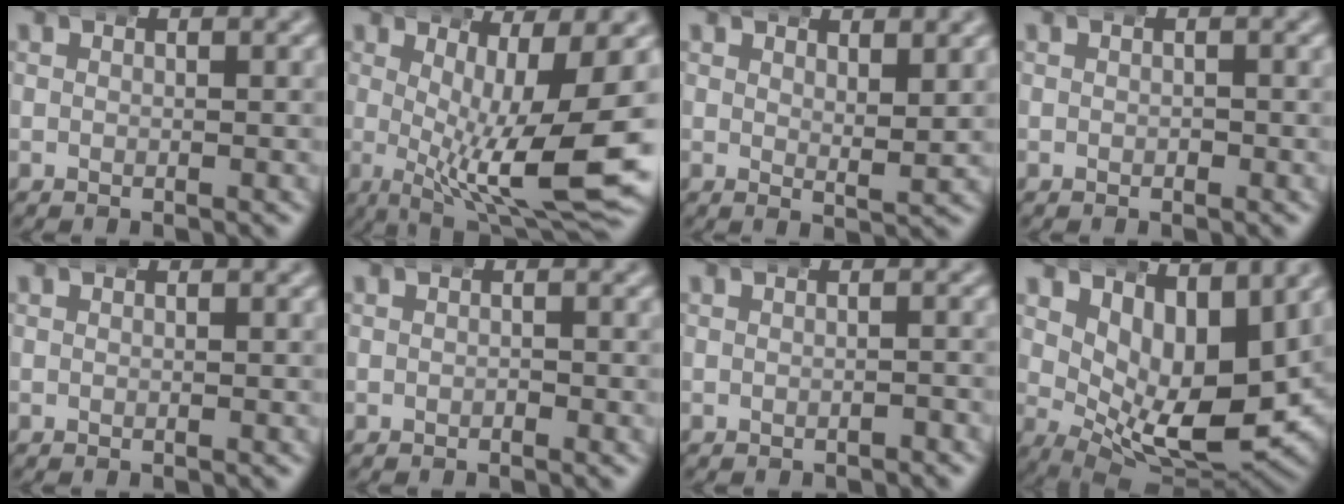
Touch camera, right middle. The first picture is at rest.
{"total": 10.7, "force": [0.0, 3.0, 10.2], "torque": [-0.150, -0.025, 0.013]}
{"total": 2.4, "force": [2.2, -0.1, 0.9], "torque": [-0.013, -0.009, 0.038]}
{"total": 0.0}
{"total": 0.0}
{"total": 0.0}
{"total": 0.9, "force": [-0.9, 0.1, 0.1], "torque": [0.000, -0.001, -0.015]}
{"total": 10.6, "force": [1.5, 5.6, 8.9], "torque": [-0.144, -0.043, 0.042]}